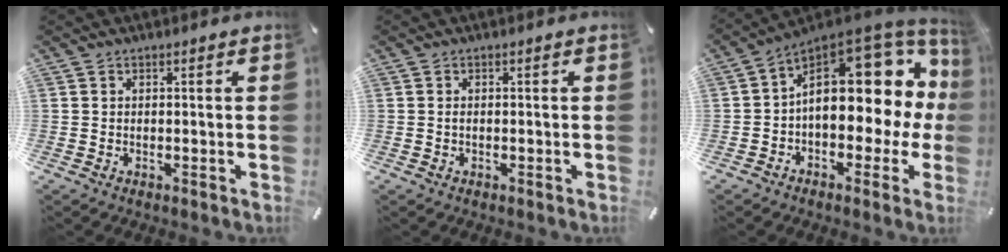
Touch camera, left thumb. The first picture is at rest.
{"total": 0.8, "force": [-0.2, 0.5, 0.7], "torque": [-0.015, 0.001, -0.004]}
{"total": 18.6, "force": [5.0, 10.8, 14.3], "torque": [-0.180, -0.053, 0.084]}